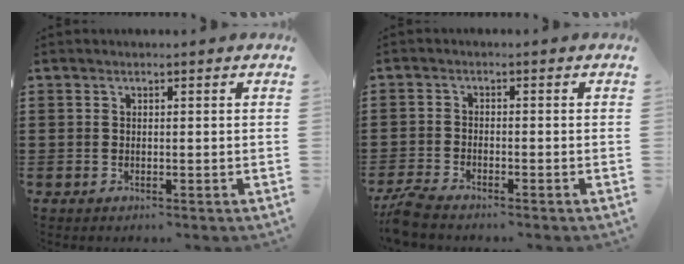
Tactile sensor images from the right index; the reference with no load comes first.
{"total": 3.1, "force": [-3.0, 0.1, 0.8], "torque": [-0.034, -0.007, -0.066]}